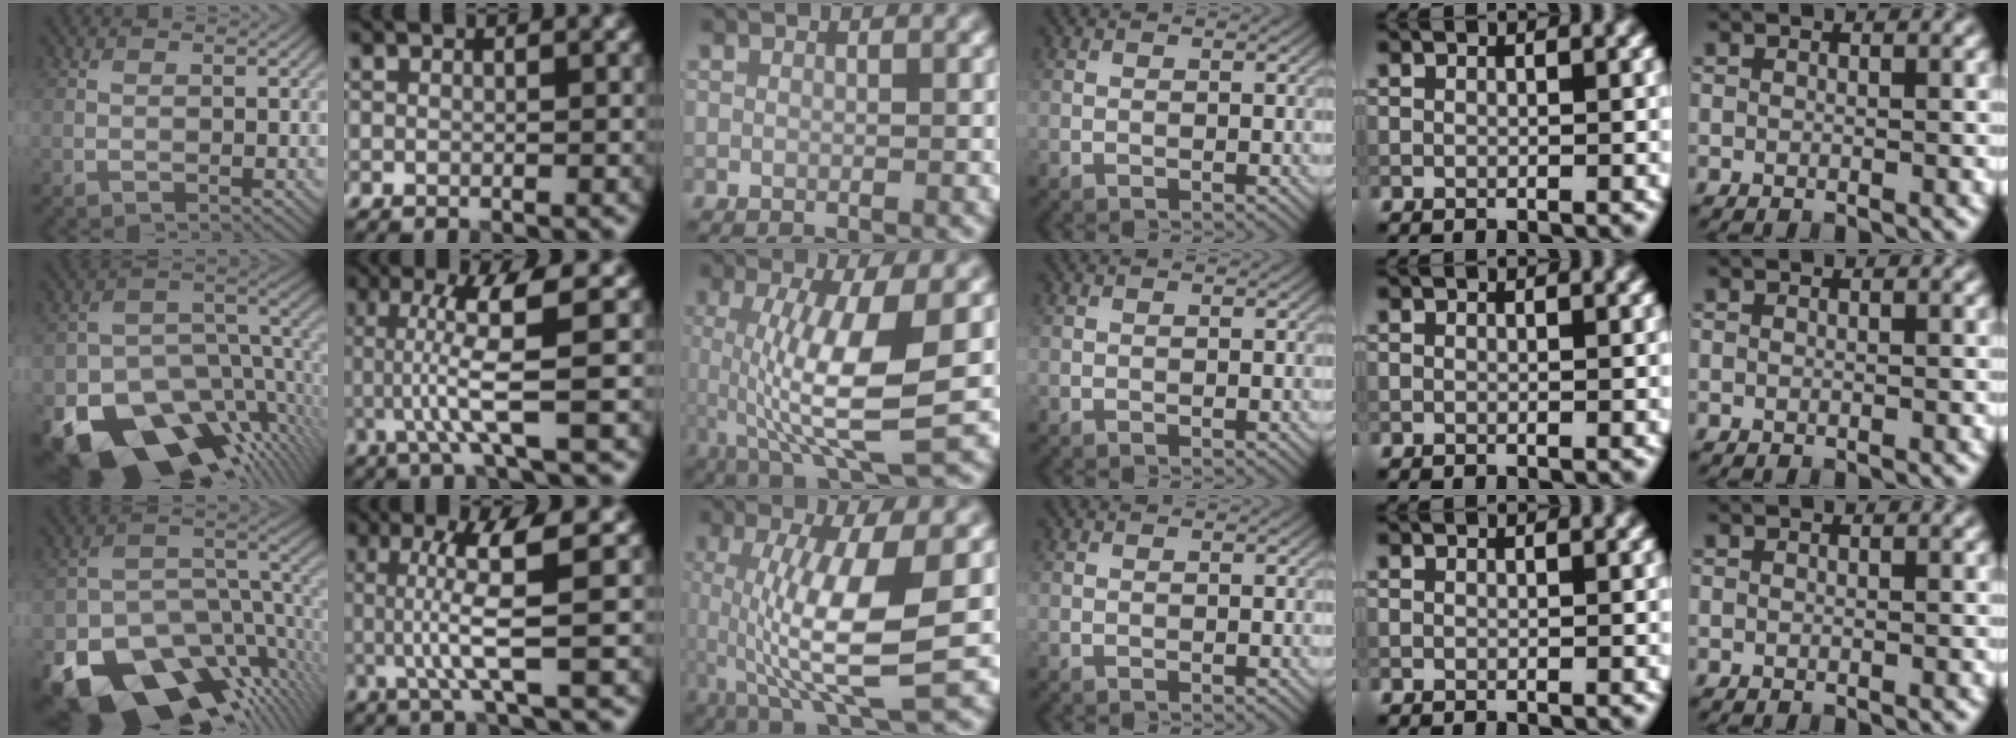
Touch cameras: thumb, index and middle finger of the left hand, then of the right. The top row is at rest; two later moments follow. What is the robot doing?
{"motion": "lift_and_place", "object": "calculator"}